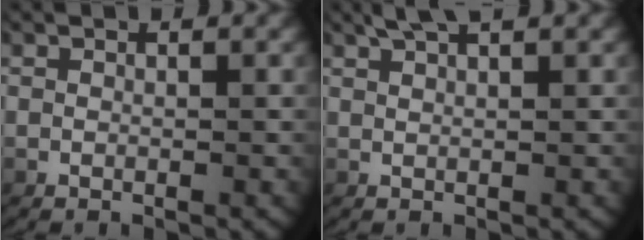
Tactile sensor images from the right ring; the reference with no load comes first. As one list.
[{"total": 2.6, "force": [2.3, 0.2, 1.2], "torque": [-0.026, 0.008, 0.039]}]